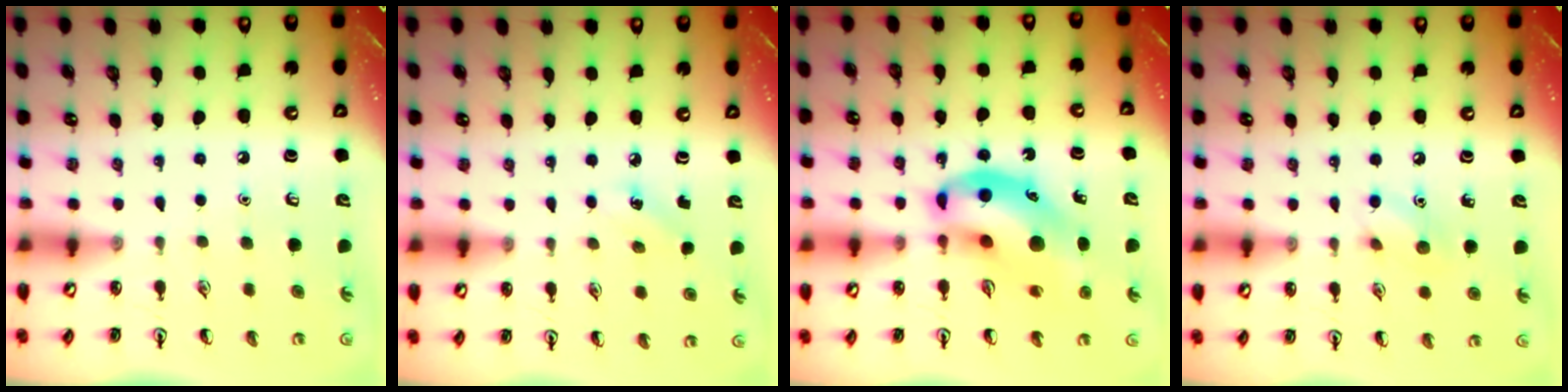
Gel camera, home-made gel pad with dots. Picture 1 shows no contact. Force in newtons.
{"total": 2.3, "press": 2.2, "slide": 0.8}
{"total": 15.1, "press": 14.4, "slide": 4.3}
{"total": 6.3, "press": 6.0, "slide": 1.7}